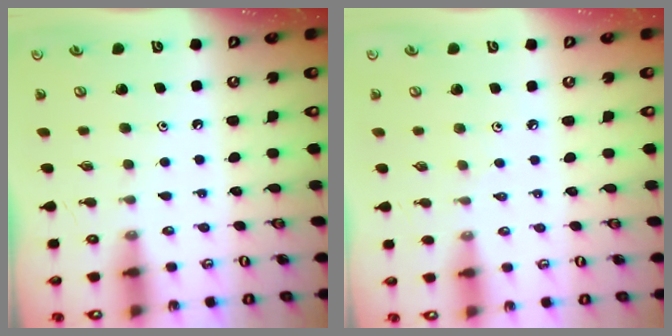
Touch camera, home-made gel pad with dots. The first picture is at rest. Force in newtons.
{"total": 2.7, "press": 2.6, "slide": 0.6}